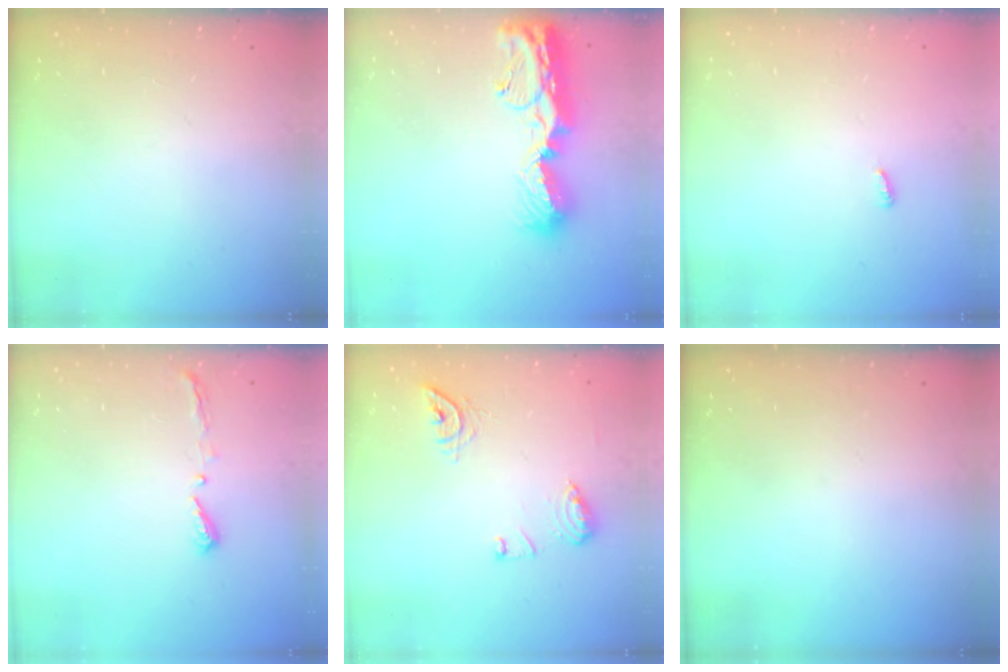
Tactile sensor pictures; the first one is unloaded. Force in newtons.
{"total": 15.0, "press": 15.0, "slide": 1.2}
{"total": 2.9, "press": 2.9, "slide": 0.2}
{"total": 4.4, "press": 4.3, "slide": 0.6}
{"total": 9.8, "press": 9.8, "slide": 0.6}
{"total": 0.0}